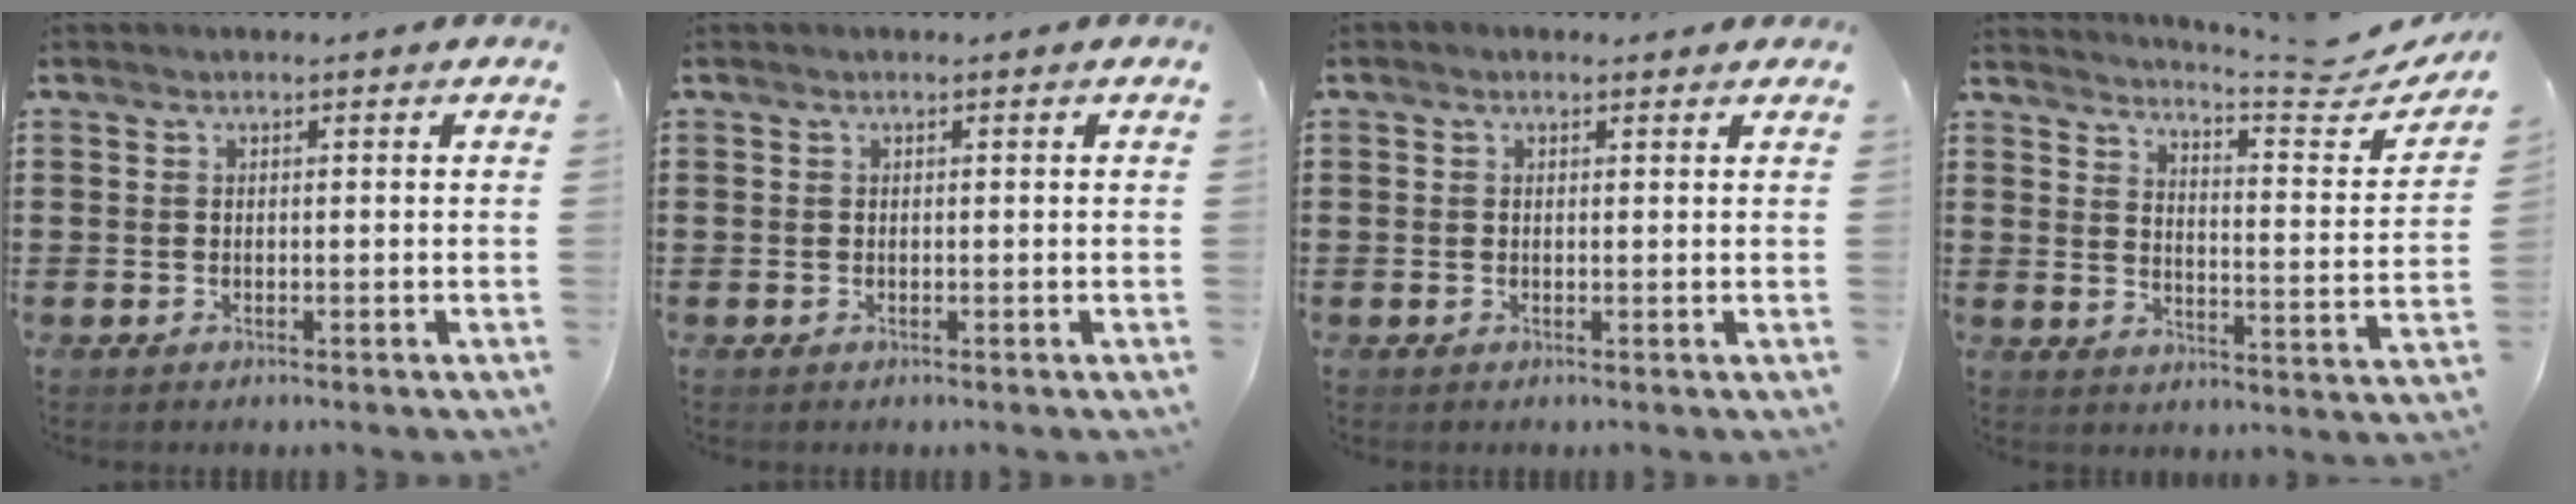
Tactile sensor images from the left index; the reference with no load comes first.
{"total": 0.0}
{"total": 0.7, "force": [0.4, 0.4, 0.4], "torque": [-0.010, 0.005, 0.007]}
{"total": 4.9, "force": [4.5, -0.5, 1.9], "torque": [-0.046, -0.049, 0.070]}